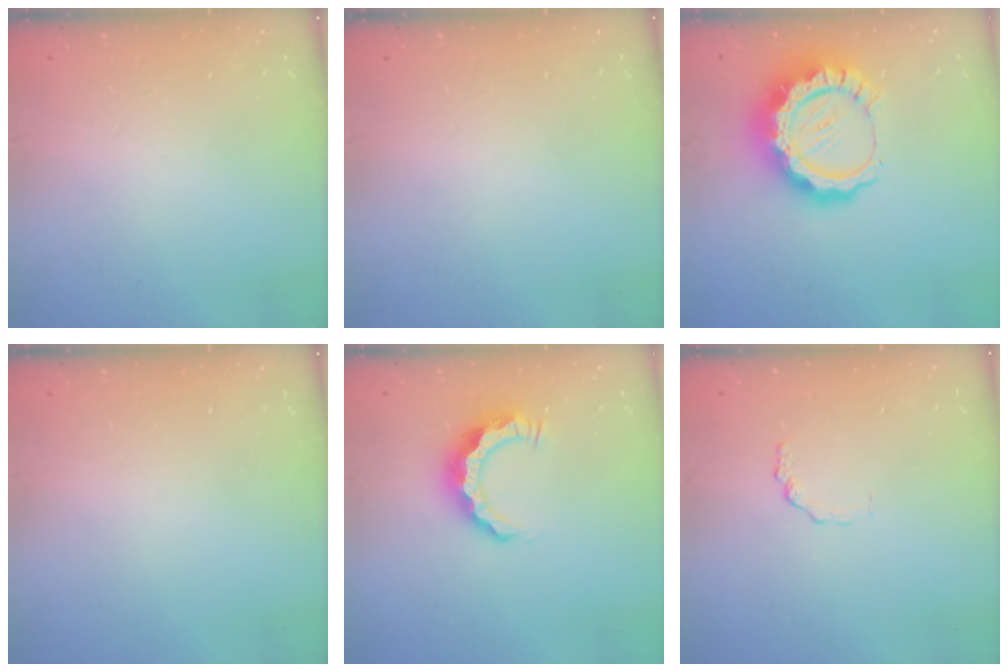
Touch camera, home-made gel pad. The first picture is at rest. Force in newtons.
{"total": 0.0}
{"total": 17.5, "press": 17.4, "slide": 1.7}
{"total": 0.0}
{"total": 8.1, "press": 8.1, "slide": 0.3}
{"total": 1.4, "press": 1.4, "slide": 0.2}